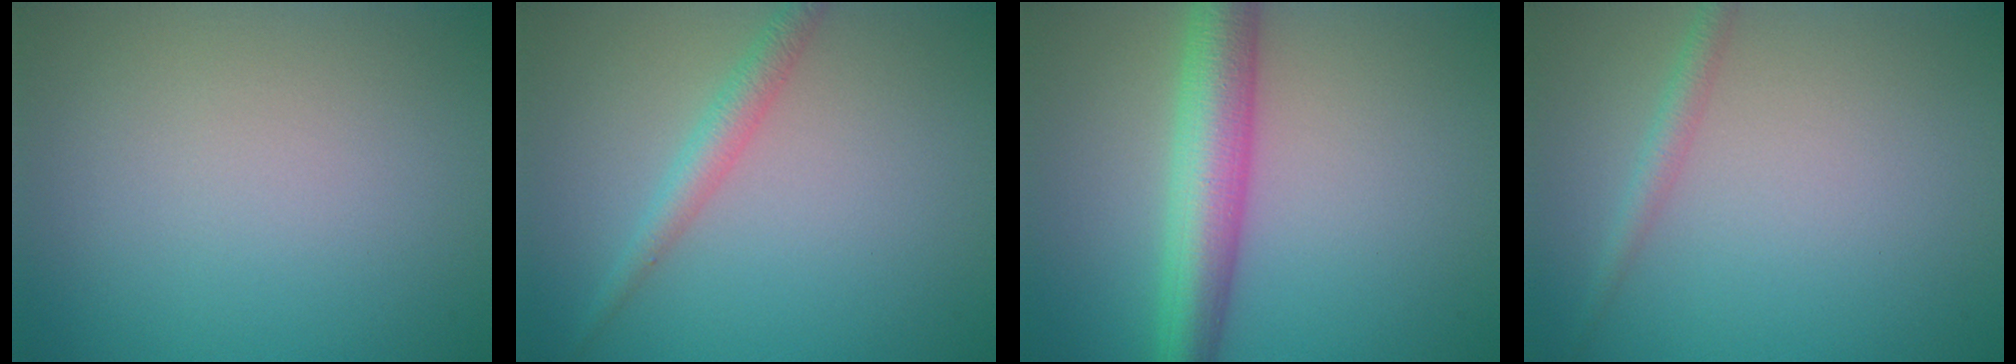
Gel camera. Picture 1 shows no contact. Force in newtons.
{"total": 2.1, "press": 2.1, "slide": 0.1}
{"total": 6.4, "press": 6.4, "slide": 0.2}
{"total": 1.5, "press": 1.5, "slide": 0.0}